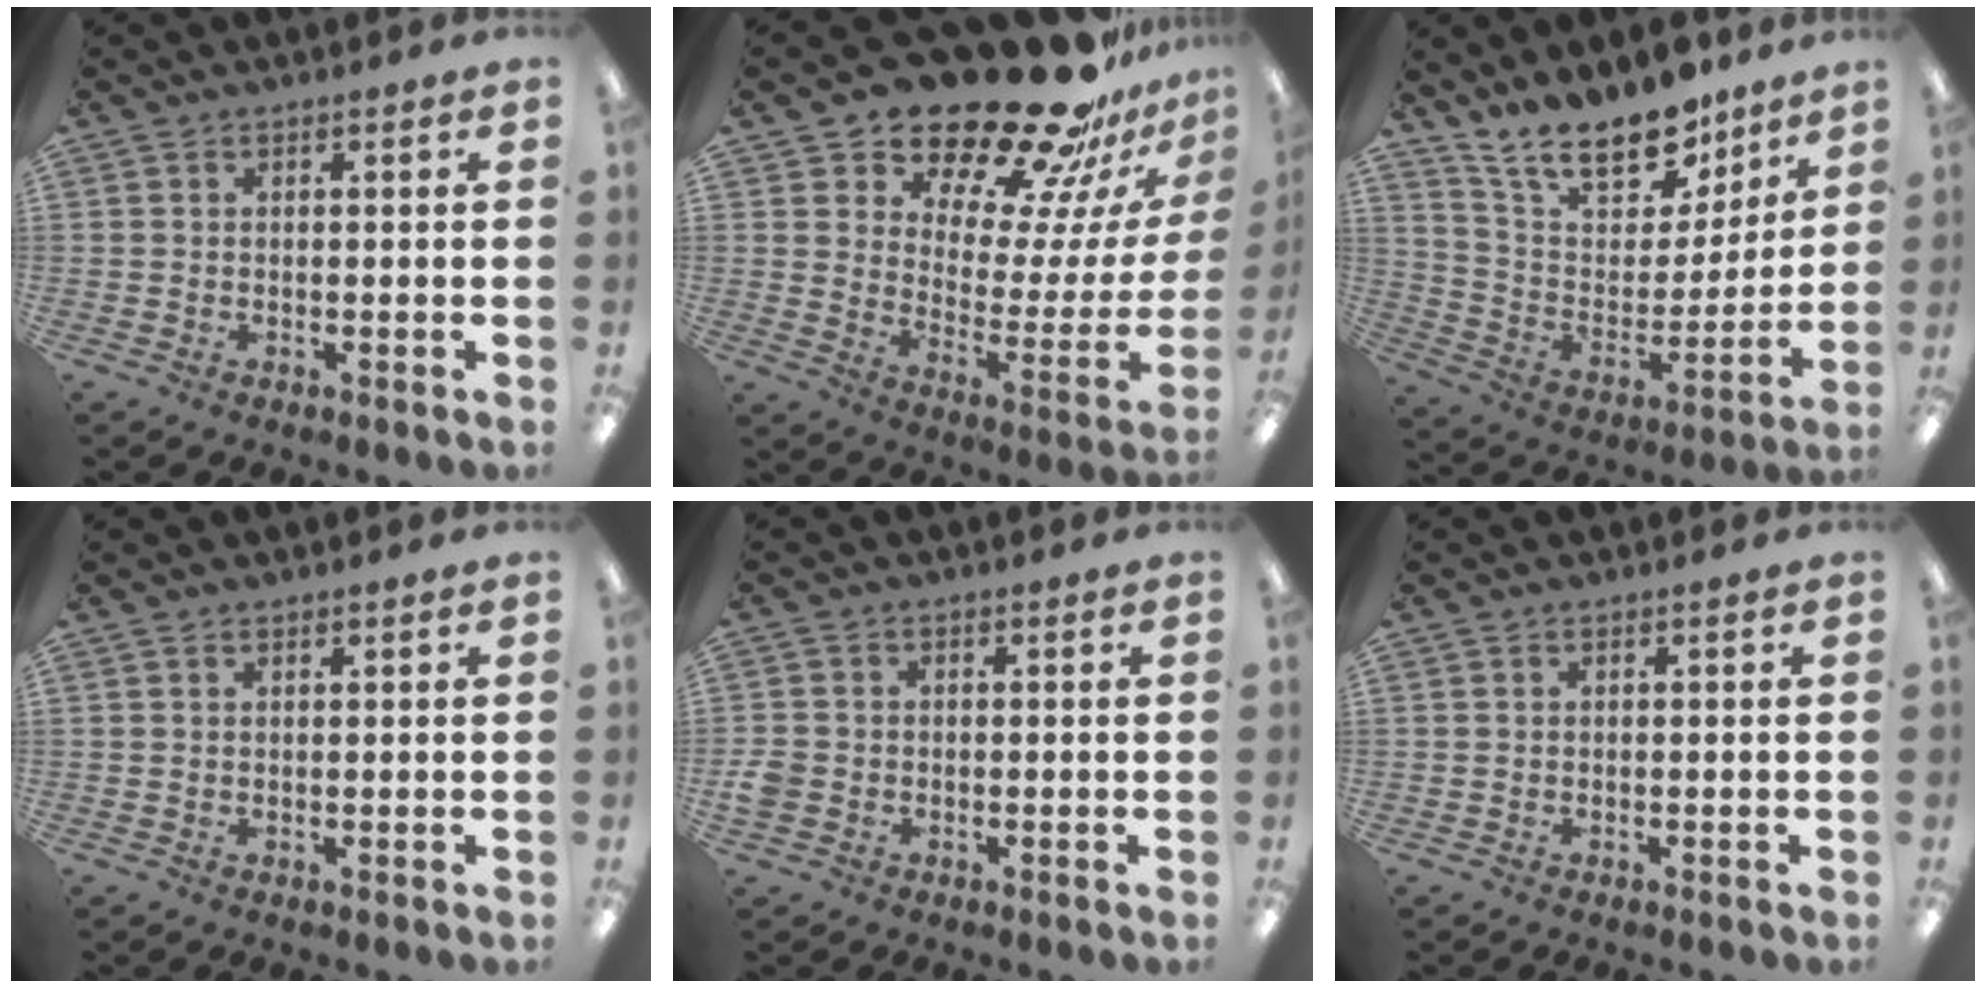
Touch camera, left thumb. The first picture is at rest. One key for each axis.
{"total": 25.5, "fx": 21.5, "fy": 8.2, "fz": 11.0, "tx": -0.155, "ty": -0.166, "tz": 0.370}
{"total": 18.6, "fx": 14.5, "fy": 8.3, "fz": 8.1, "tx": -0.144, "ty": -0.100, "tz": 0.259}
{"total": 0.7, "fx": 0.6, "fy": 0.2, "fz": 0.2, "tx": -0.004, "ty": 0.000, "tz": 0.012}
{"total": 3.4, "fx": -0.9, "fy": 2.9, "fz": 1.4, "tx": -0.020, "ty": 0.008, "tz": -0.015}
{"total": 0.0}